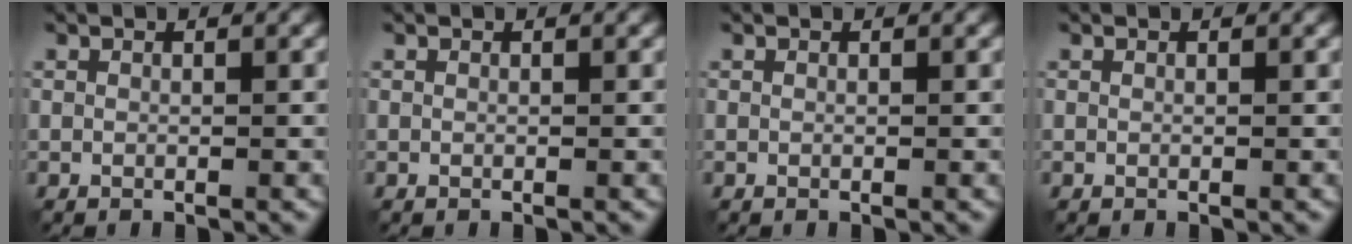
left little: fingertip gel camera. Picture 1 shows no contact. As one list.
[{"total": 0.0}, {"total": 0.0}, {"total": 0.0}]